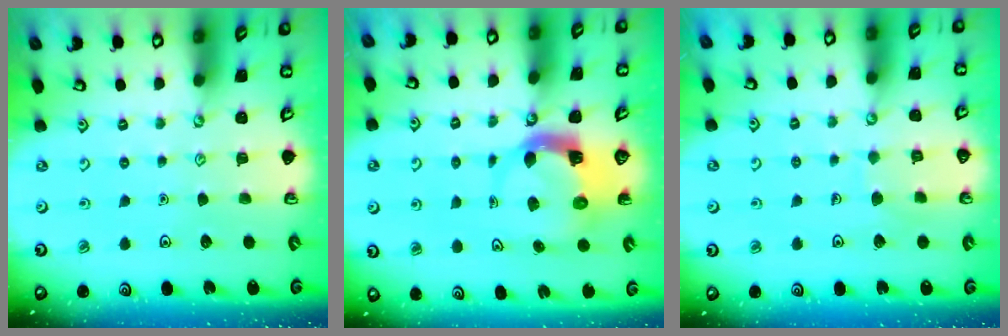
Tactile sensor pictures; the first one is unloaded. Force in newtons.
{"total": 4.6, "press": 4.6, "slide": 0.6}
{"total": 6.4, "press": 6.4, "slide": 0.3}